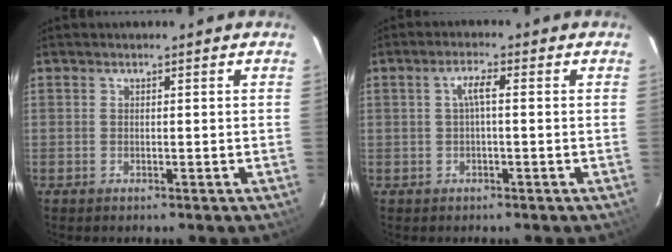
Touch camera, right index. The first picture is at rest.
{"total": 2.7, "force": [0.0, 0.5, 2.6], "torque": [-0.053, 0.009, 0.001]}